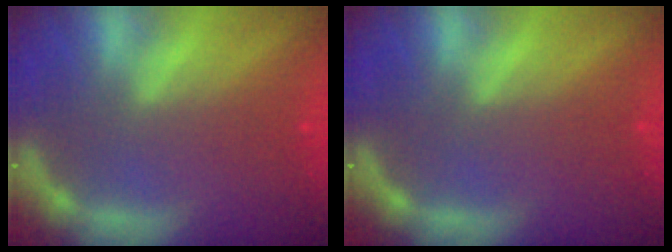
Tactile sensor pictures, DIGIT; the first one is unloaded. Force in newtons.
{"total": 0.0}